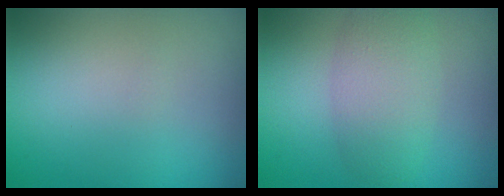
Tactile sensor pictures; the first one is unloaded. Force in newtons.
{"total": 4.5, "press": 4.5, "slide": 0.1}